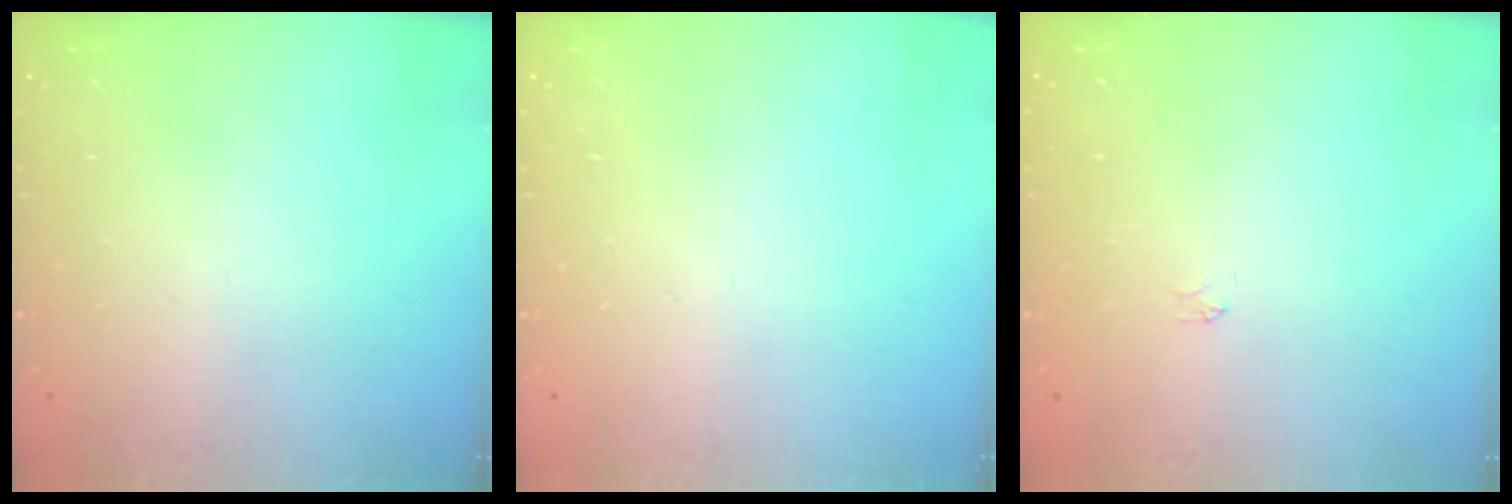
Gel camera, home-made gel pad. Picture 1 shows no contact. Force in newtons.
{"total": 0.0}
{"total": 2.2, "press": 2.2, "slide": 0.3}